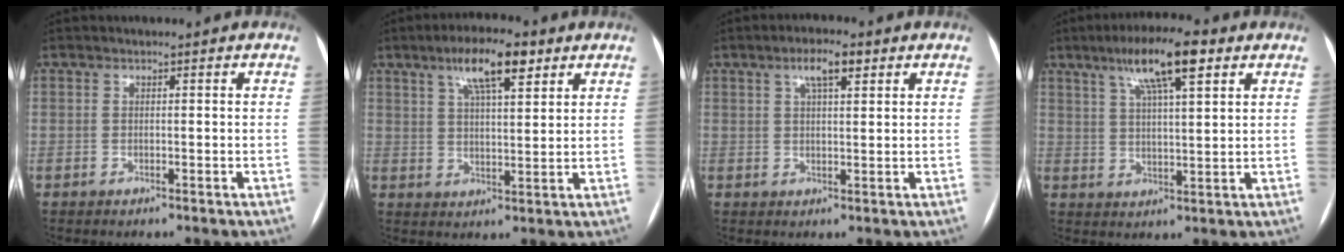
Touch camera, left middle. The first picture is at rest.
{"total": 9.1, "force": [5.2, 2.2, 7.1], "torque": [-0.129, 0.015, 0.087]}
{"total": 4.7, "force": [2.5, 1.2, 3.8], "torque": [-0.073, 0.010, 0.043]}
{"total": 10.5, "force": [5.8, 1.6, 8.6], "torque": [-0.155, 0.019, 0.096]}